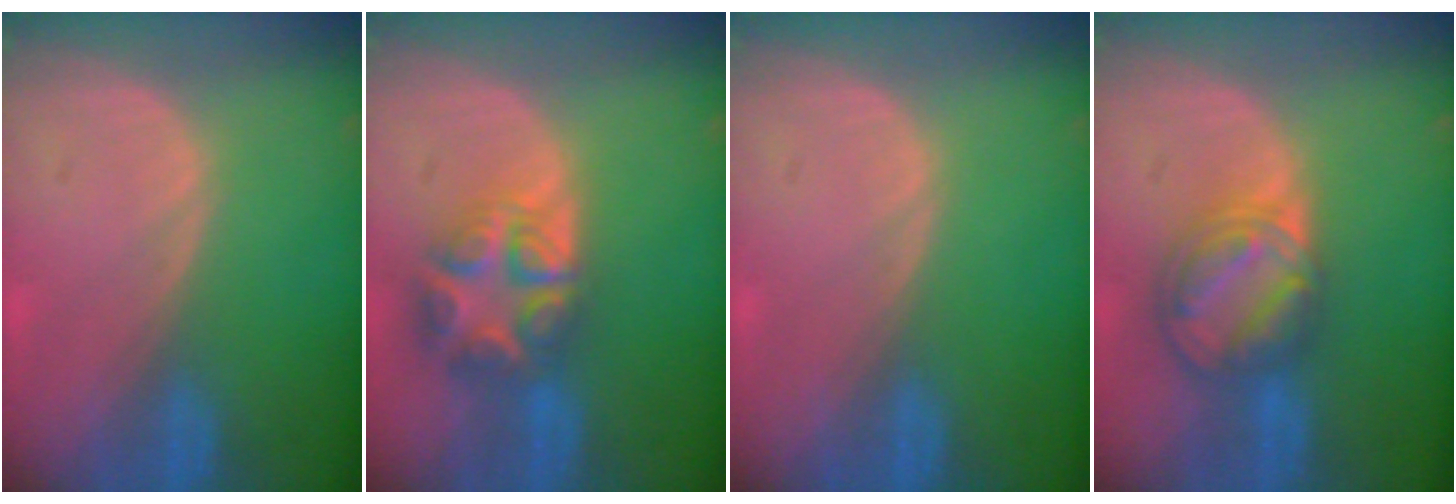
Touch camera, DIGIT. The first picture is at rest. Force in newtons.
{"total": 7.9, "press": 6.9, "slide": 3.9}
{"total": 0.0}
{"total": 8.1, "press": 6.9, "slide": 4.1}